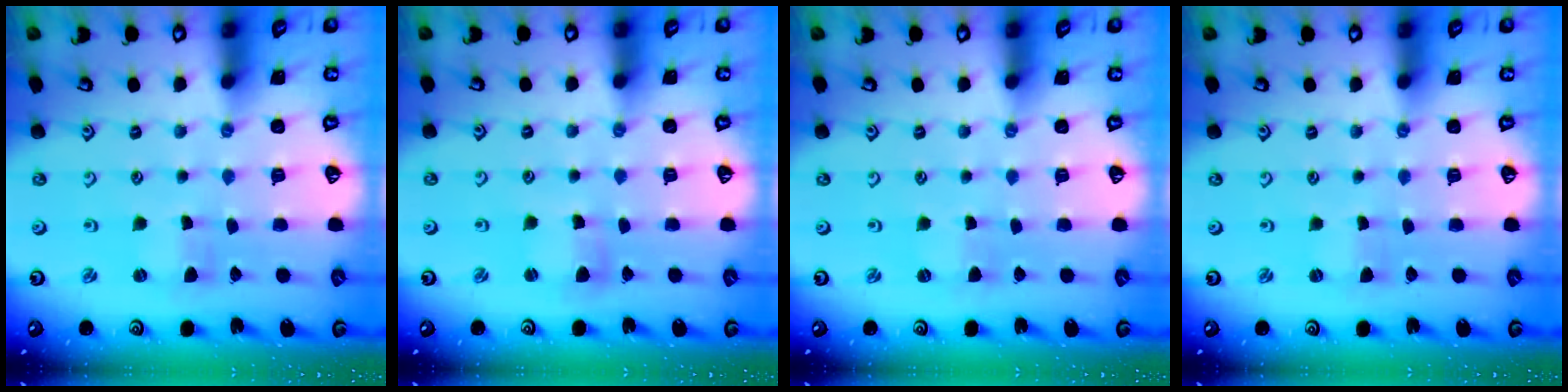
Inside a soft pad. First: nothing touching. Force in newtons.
{"total": 2.8, "press": 2.8, "slide": 0.3}
{"total": 1.1, "press": 1.0, "slide": 0.4}
{"total": 0.0}